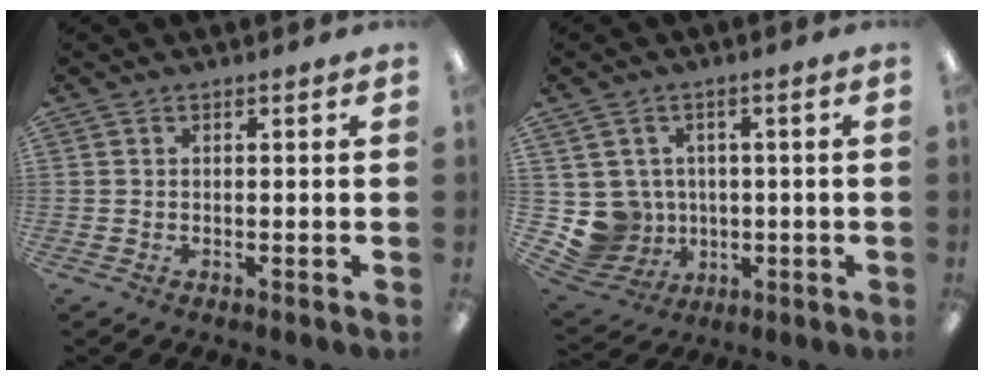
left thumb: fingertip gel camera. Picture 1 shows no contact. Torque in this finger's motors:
{"motor_torque": [-0.25, 0.39, 0.28, -0.30, 0.00]}